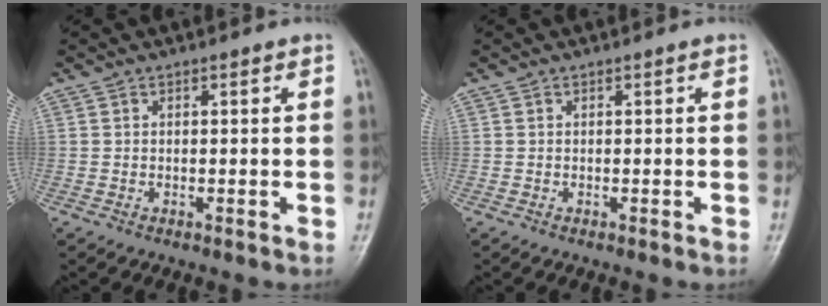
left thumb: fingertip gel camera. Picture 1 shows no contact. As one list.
[{"total": 0.0}]